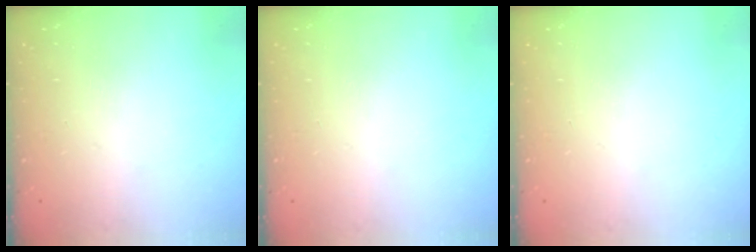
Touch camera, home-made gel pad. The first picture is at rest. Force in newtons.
{"total": 0.0}
{"total": 0.0}